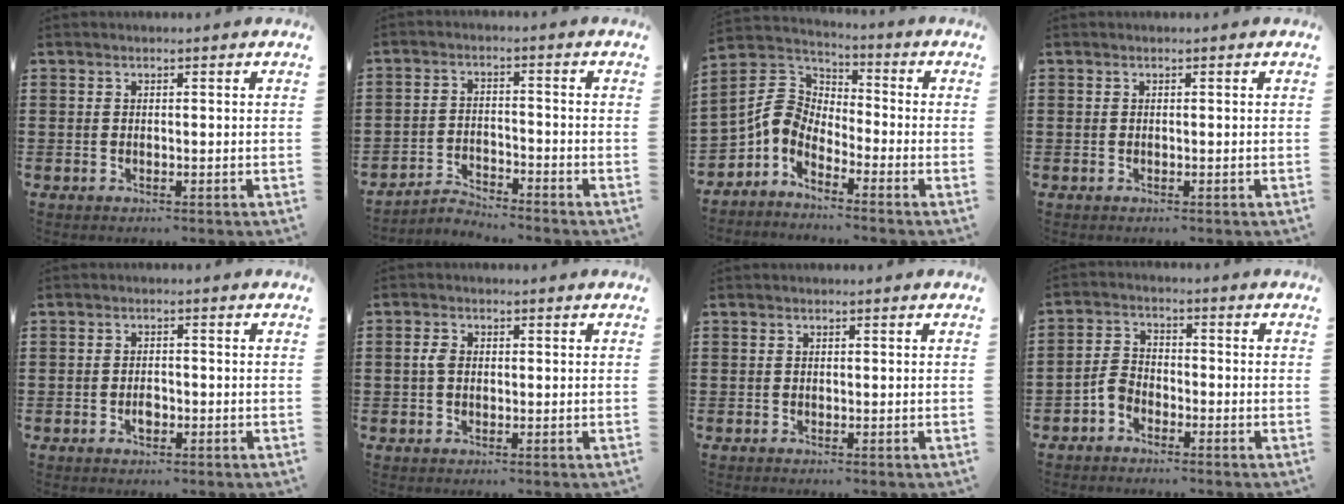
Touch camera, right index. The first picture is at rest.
{"total": 2.9, "force": [-2.9, 0.4, 0.2], "torque": [-0.010, 0.005, -0.062]}
{"total": 5.2, "force": [-2.4, 3.9, 2.3], "torque": [-0.093, -0.008, -0.063]}
{"total": 0.0}
{"total": 1.8, "force": [-0.7, 1.0, 1.3], "torque": [-0.027, -0.002, -0.012]}
{"total": 2.0, "force": [0.0, 1.3, 1.5], "torque": [-0.032, 0.005, 0.000]}
{"total": 0.0}
{"total": 3.2, "force": [-2.3, 1.7, 1.3], "torque": [-0.043, 0.002, -0.051]}